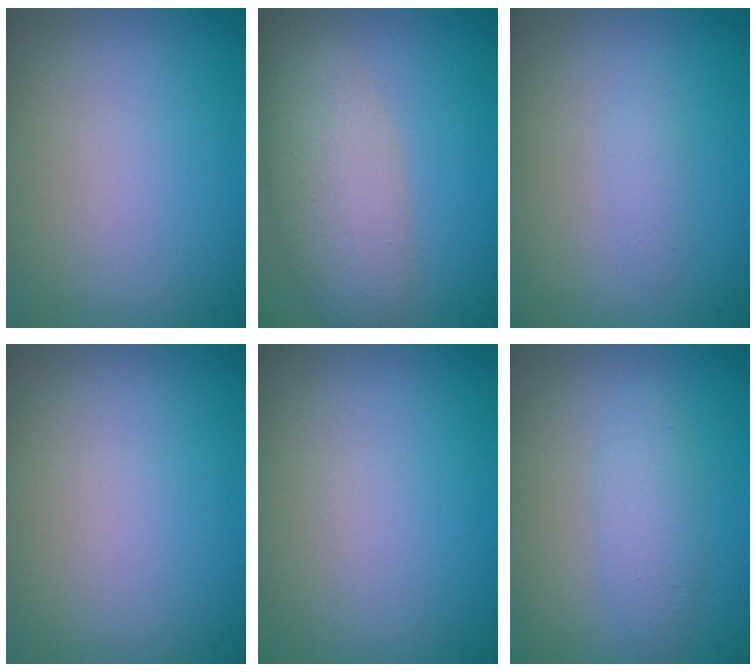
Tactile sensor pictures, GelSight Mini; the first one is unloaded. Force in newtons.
{"total": 5.0, "press": 5.0, "slide": 0.3}
{"total": 0.9, "press": 0.9, "slide": 0.0}
{"total": 0.0}
{"total": 0.0}
{"total": 2.3, "press": 2.3, "slide": 0.1}